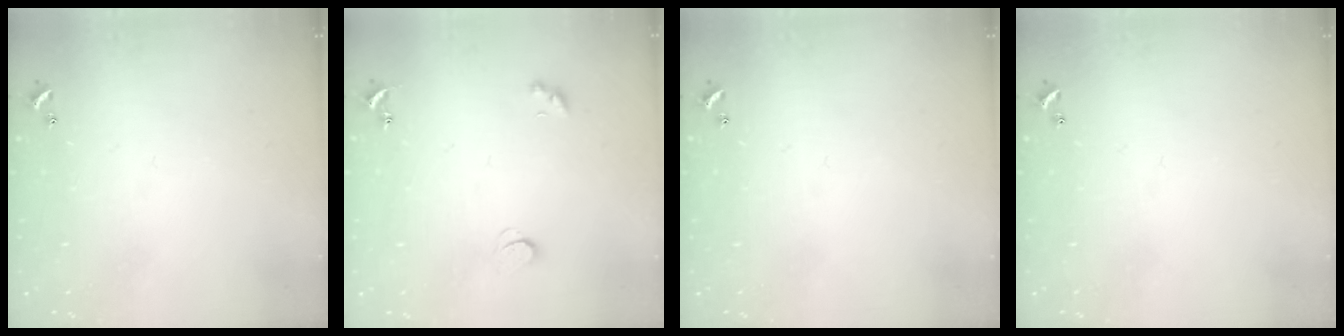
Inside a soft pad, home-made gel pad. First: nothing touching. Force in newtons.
{"total": 1.8, "press": 1.7, "slide": 0.4}
{"total": 0.0}
{"total": 0.0}